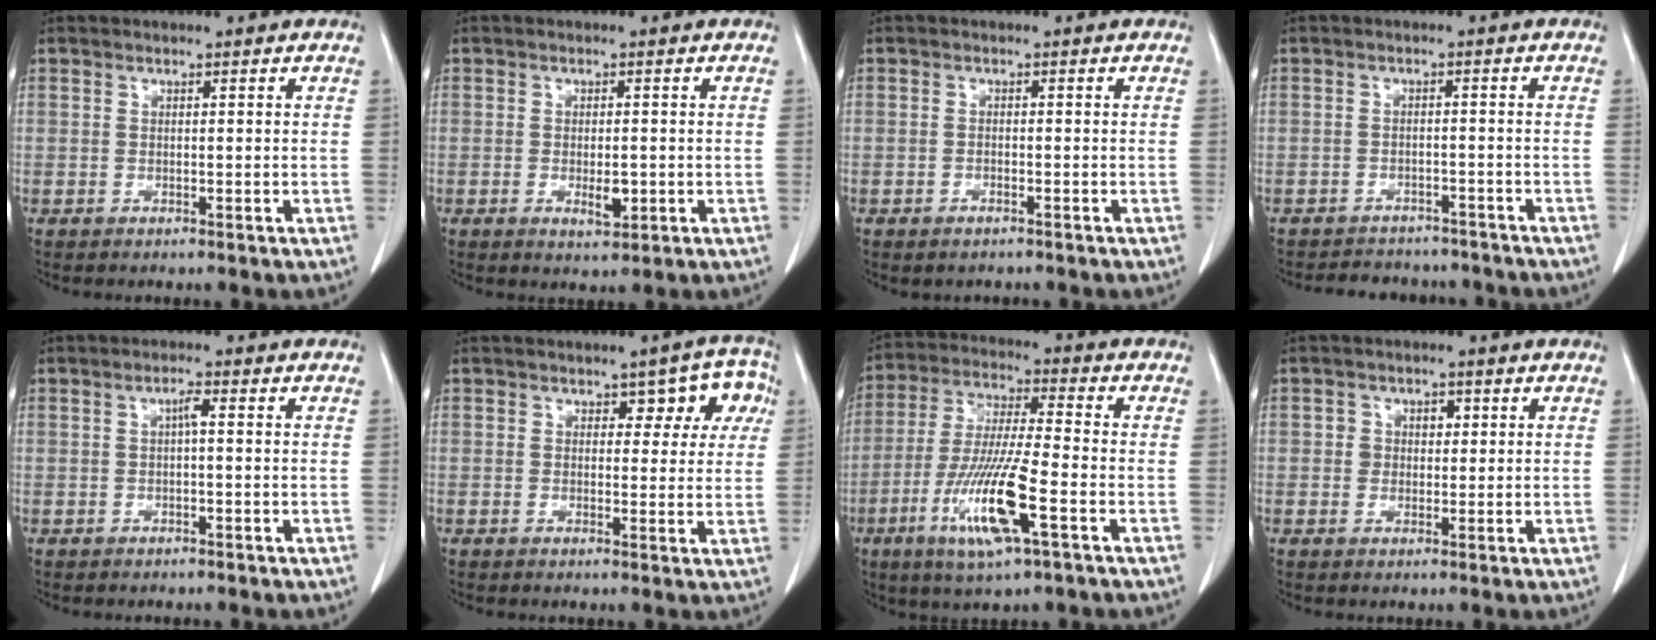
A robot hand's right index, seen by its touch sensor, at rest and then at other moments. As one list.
[{"total": 3.0, "force": [-0.7, 1.2, 2.7], "torque": [-0.045, -0.003, -0.005]}, {"total": 1.2, "force": [-0.9, 0.6, 0.5], "torque": [-0.011, 0.000, -0.006]}, {"total": 9.1, "force": [-8.2, 3.3, 1.7], "torque": [-0.022, 0.008, -0.098]}, {"total": 1.6, "force": [0.1, 0.2, 1.5], "torque": [-0.026, 0.005, 0.002]}, {"total": 6.1, "force": [2.3, 3.3, 4.5], "torque": [-0.032, 0.021, 0.024]}, {"total": 13.7, "force": [-5.2, 0.9, 12.6], "torque": [-0.256, -0.022, -0.096]}, {"total": 2.7, "force": [0.6, 2.3, 1.2], "torque": [-0.013, 0.005, 0.006]}]